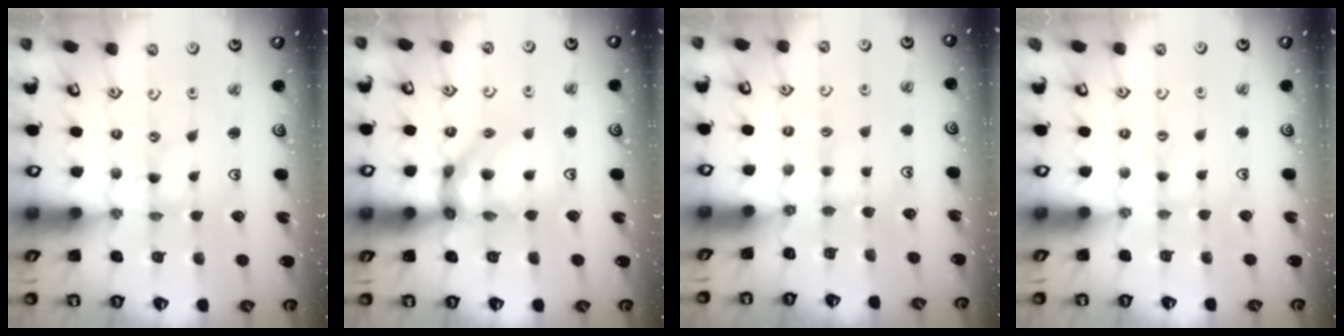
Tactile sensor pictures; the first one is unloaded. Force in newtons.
{"total": 13.4, "press": 13.3, "slide": 1.6}
{"total": 3.2, "press": 3.2, "slide": 0.4}
{"total": 1.7, "press": 1.7, "slide": 0.3}